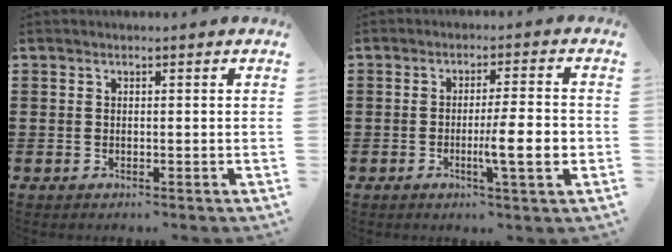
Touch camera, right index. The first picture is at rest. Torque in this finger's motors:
{"motor_torque": [1.26, -0.01, 0.37, 0.11]}